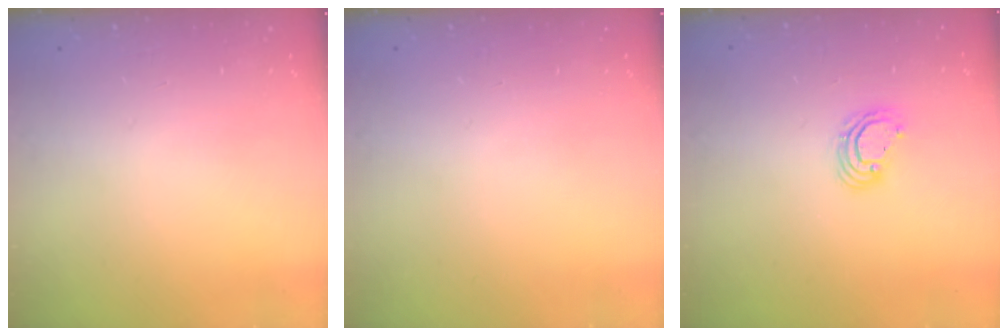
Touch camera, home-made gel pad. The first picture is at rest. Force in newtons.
{"total": 0.0}
{"total": 6.6, "press": 6.6, "slide": 0.9}